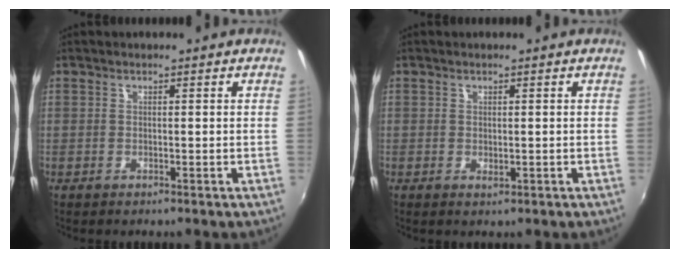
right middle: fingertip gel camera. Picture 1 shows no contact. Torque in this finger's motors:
{"motor_torque": [-0.54, -0.75, -0.06, -0.01]}